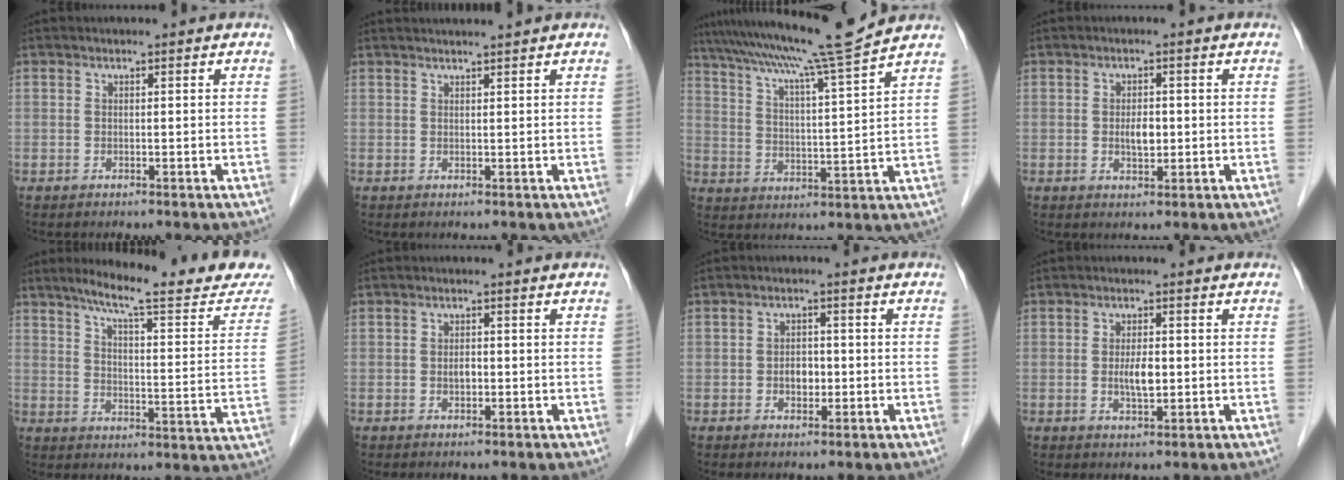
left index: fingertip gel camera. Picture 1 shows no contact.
{"total": 3.7, "force": [3.4, -0.5, 1.3], "torque": [-0.013, 0.022, 0.049]}
{"total": 14.1, "force": [12.2, -2.6, 6.6], "torque": [-0.118, -0.015, 0.188]}
{"total": 2.7, "force": [-0.2, 1.2, 2.3], "torque": [-0.042, -0.001, -0.002]}
{"total": 19.4, "force": [16.6, 1.4, 9.9], "torque": [-0.128, -0.040, 0.211]}
{"total": 1.4, "force": [-0.3, 0.7, 1.1], "torque": [-0.020, 0.001, -0.005]}
{"total": 2.7, "force": [-0.7, 1.8, 1.9], "torque": [-0.030, 0.005, -0.009]}
{"total": 3.3, "force": [-0.3, 1.0, 3.2], "torque": [-0.061, -0.003, -0.003]}